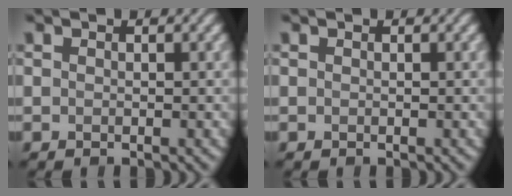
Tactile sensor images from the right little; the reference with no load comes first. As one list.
[{"total": 0.0}]